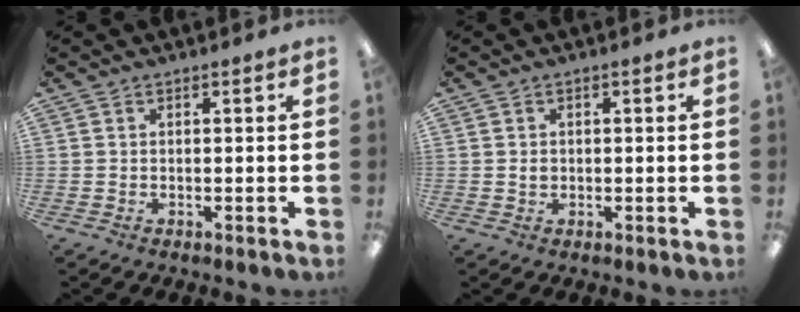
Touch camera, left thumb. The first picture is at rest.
{"total": 1.2, "force": [0.0, 0.9, 0.8], "torque": [-0.015, 0.004, -0.001]}